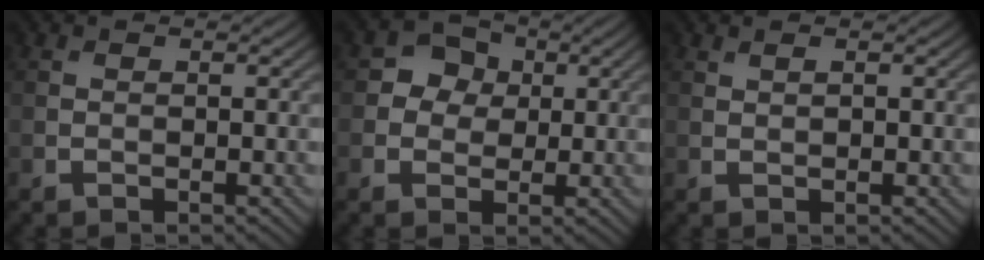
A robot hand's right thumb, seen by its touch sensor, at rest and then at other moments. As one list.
[{"total": 3.9, "force": [0.6, 3.6, 1.5], "torque": [-0.029, 0.004, -0.004]}, {"total": 0.6, "force": [0.4, 0.1, 0.4], "torque": [-0.009, 0.001, 0.010]}]